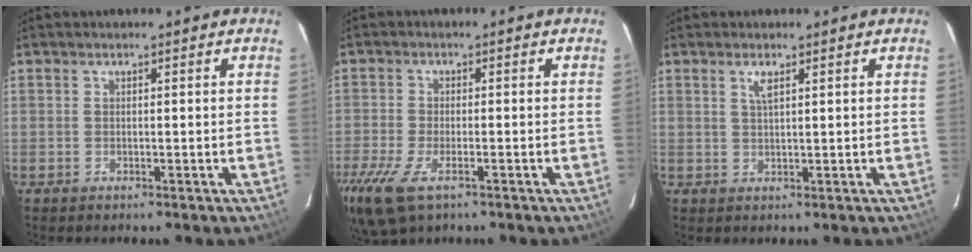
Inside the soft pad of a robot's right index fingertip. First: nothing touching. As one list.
[{"total": 11.7, "force": [-6.9, 4.9, 8.0], "torque": [-0.193, -0.043, -0.127]}, {"total": 2.0, "force": [1.0, 0.5, 1.6], "torque": [-0.031, 0.002, 0.019]}]